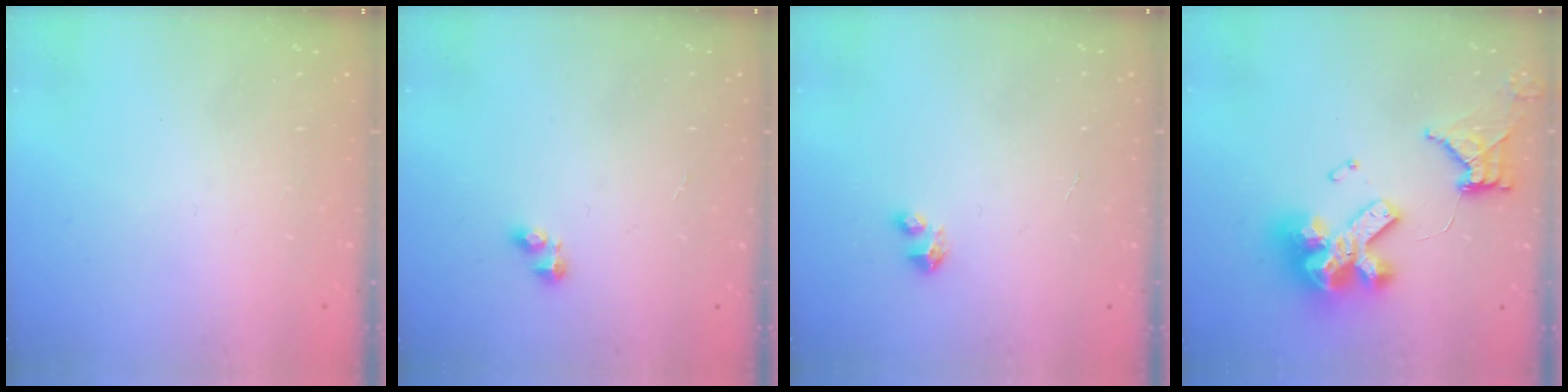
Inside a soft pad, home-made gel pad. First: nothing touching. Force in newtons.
{"total": 2.5, "press": 2.5, "slide": 0.3}
{"total": 2.8, "press": 2.8, "slide": 0.1}
{"total": 16.7, "press": 16.6, "slide": 1.9}